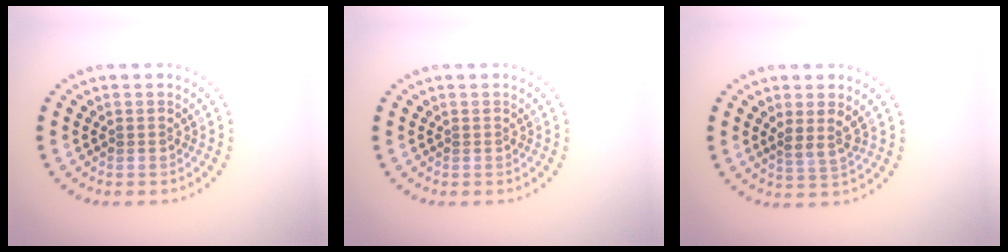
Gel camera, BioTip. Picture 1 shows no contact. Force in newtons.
{"total": 0.0}
{"total": 1.9, "press": 1.5, "slide": 1.2}